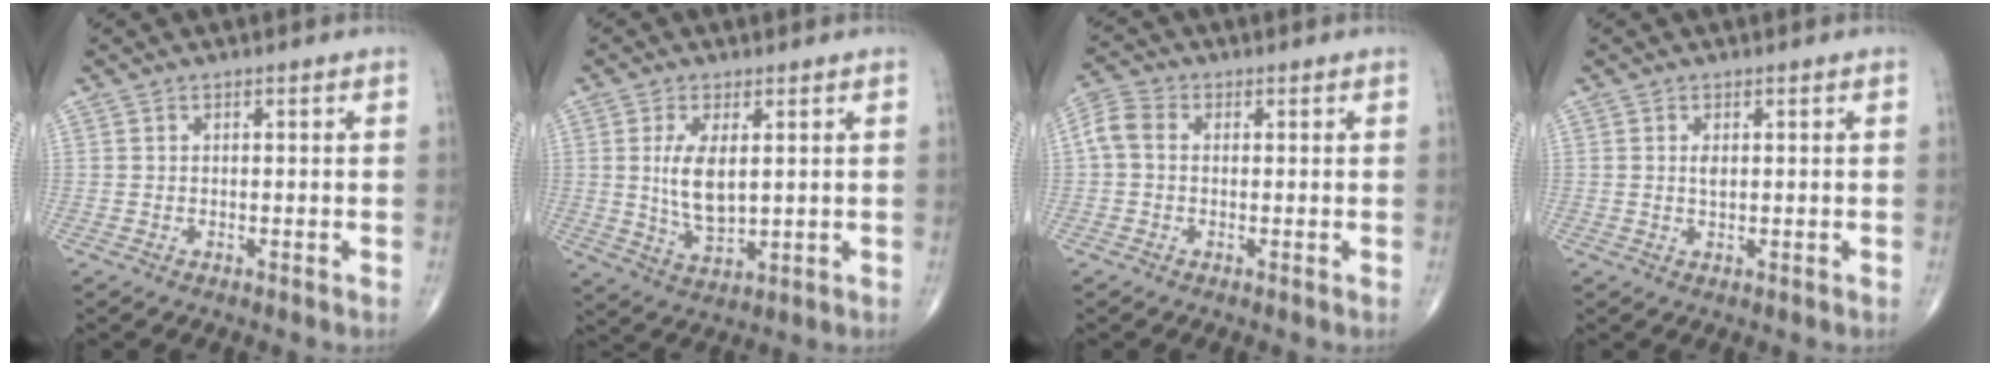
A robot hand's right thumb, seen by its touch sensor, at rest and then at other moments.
{"total": 8.1, "force": [1.3, 3.8, 7.1], "torque": [-0.135, -0.019, 0.035]}
{"total": 4.7, "force": [0.2, 3.5, 3.2], "torque": [-0.072, 0.016, -0.005]}
{"total": 1.4, "force": [0.3, 0.7, 1.2], "torque": [-0.019, -0.001, 0.005]}